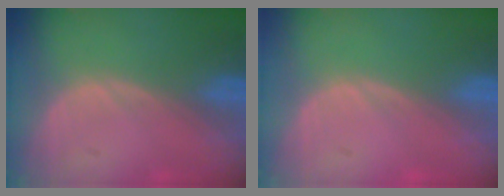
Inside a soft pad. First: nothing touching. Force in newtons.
{"total": 0.0}